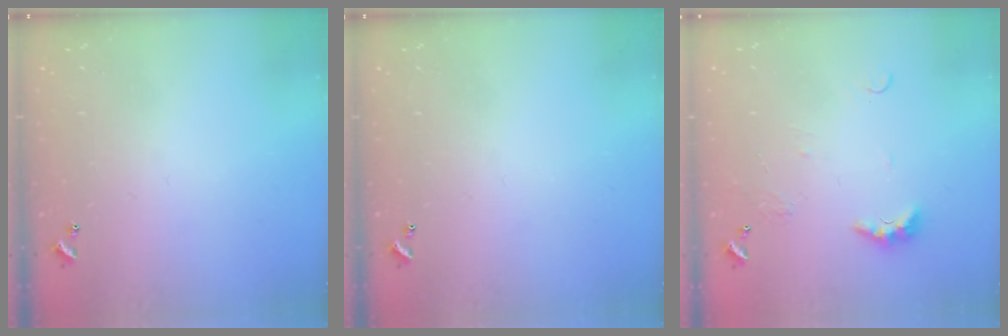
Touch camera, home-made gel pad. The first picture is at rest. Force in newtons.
{"total": 0.0}
{"total": 4.3, "press": 4.2, "slide": 0.9}